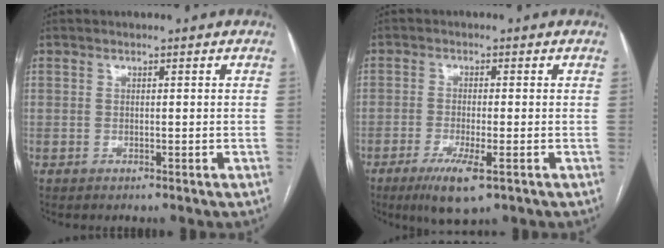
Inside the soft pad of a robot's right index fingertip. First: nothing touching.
{"total": 6.2, "force": [-3.2, 1.0, 5.2], "torque": [-0.100, -0.016, -0.052]}